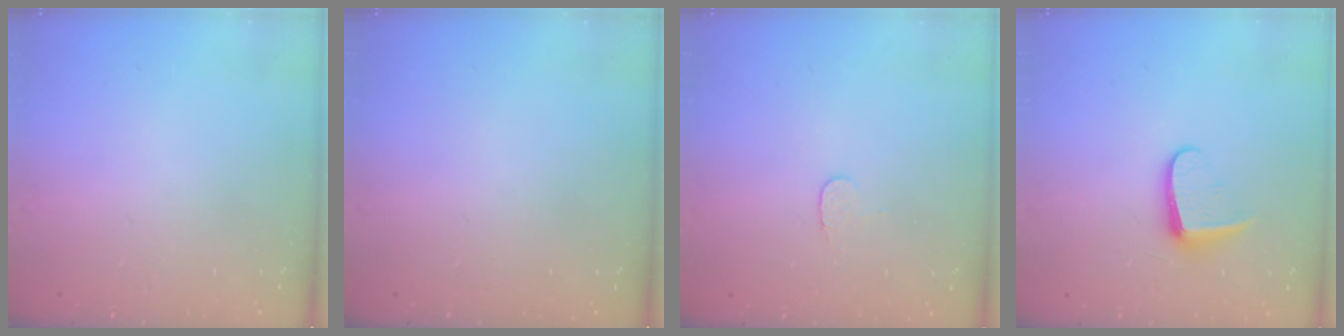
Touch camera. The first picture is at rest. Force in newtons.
{"total": 0.0}
{"total": 4.3, "press": 4.3, "slide": 0.3}
{"total": 8.9, "press": 8.8, "slide": 0.8}